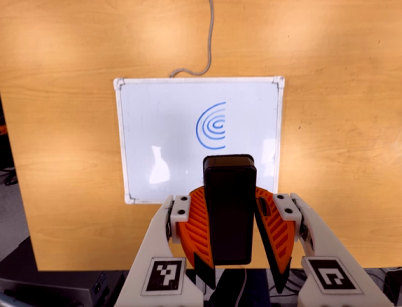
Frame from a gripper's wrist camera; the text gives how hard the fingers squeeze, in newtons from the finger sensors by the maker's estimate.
{"total": 8.4, "left": 8.5, "right": 8.4}